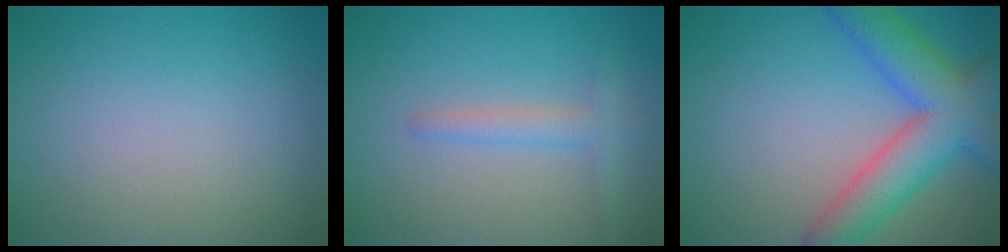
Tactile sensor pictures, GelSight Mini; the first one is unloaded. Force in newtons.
{"total": 2.1, "press": 2.1, "slide": 0.2}
{"total": 8.3, "press": 8.3, "slide": 0.4}